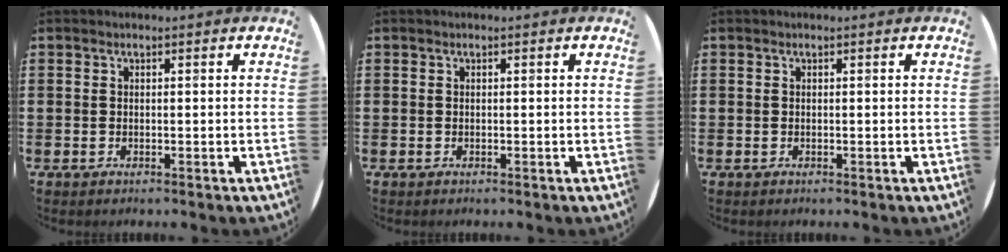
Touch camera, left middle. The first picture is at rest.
{"total": 0.0}
{"total": 0.0}